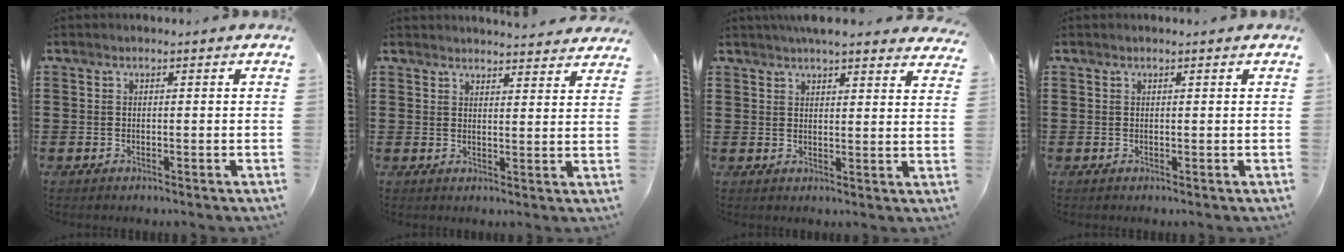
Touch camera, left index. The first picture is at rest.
{"total": 3.3, "force": [3.2, -0.3, 0.1], "torque": [-0.002, -0.018, 0.059]}
{"total": 4.6, "force": [4.3, 0.3, 1.6], "torque": [-0.042, -0.009, 0.081]}
{"total": 0.0}